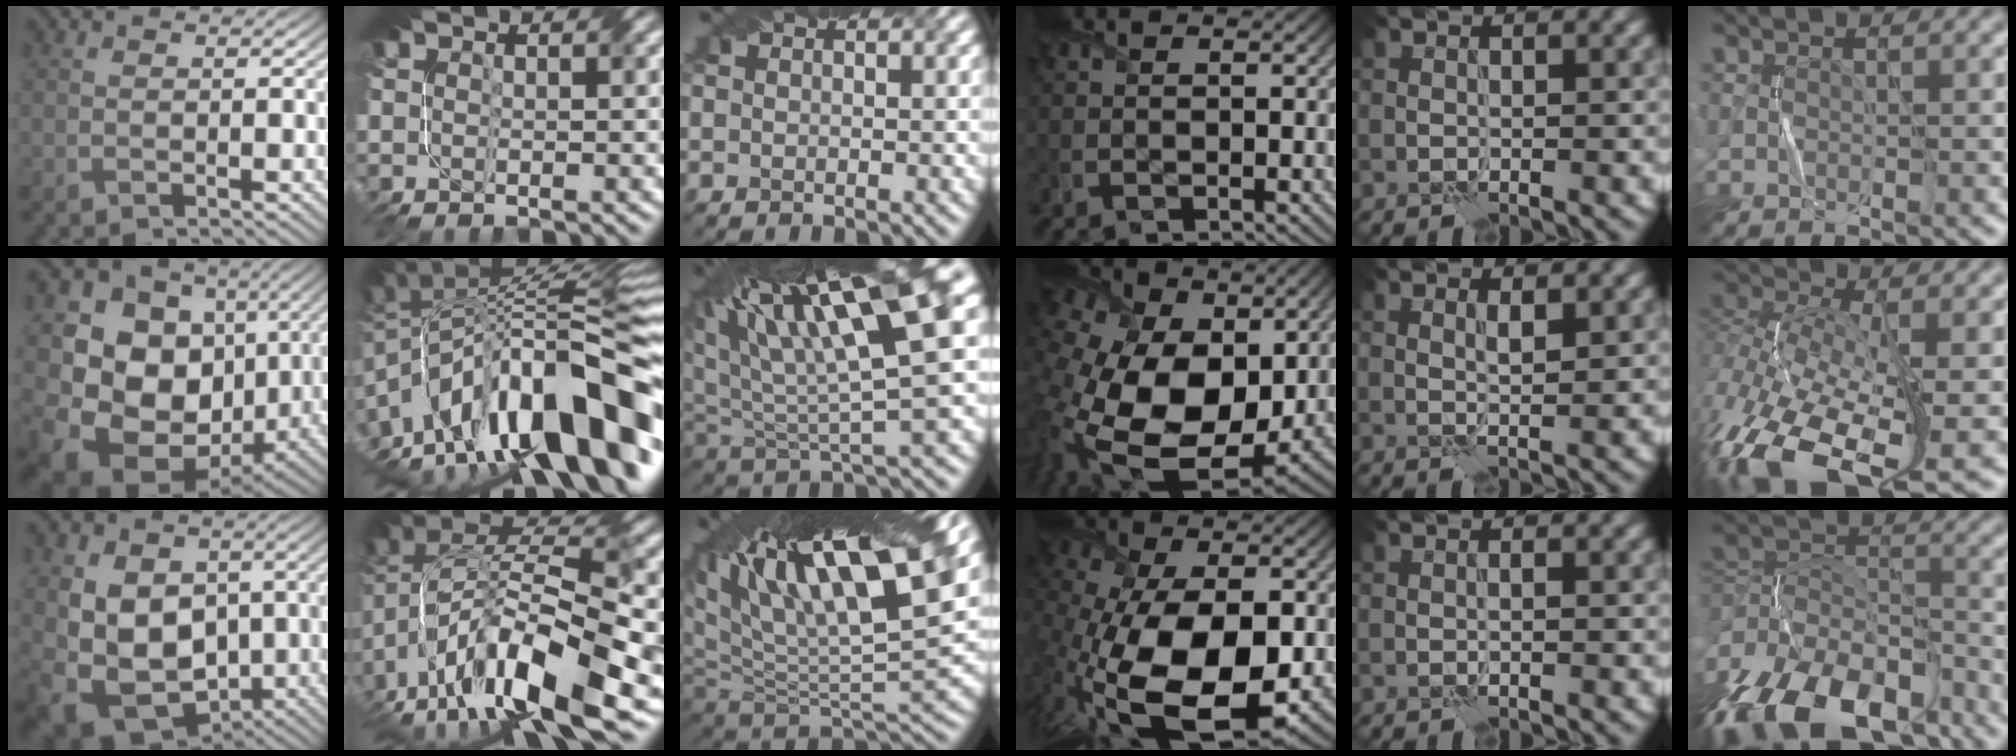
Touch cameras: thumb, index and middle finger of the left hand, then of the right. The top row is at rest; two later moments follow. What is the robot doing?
{"motion": "fold", "object": "netting"}